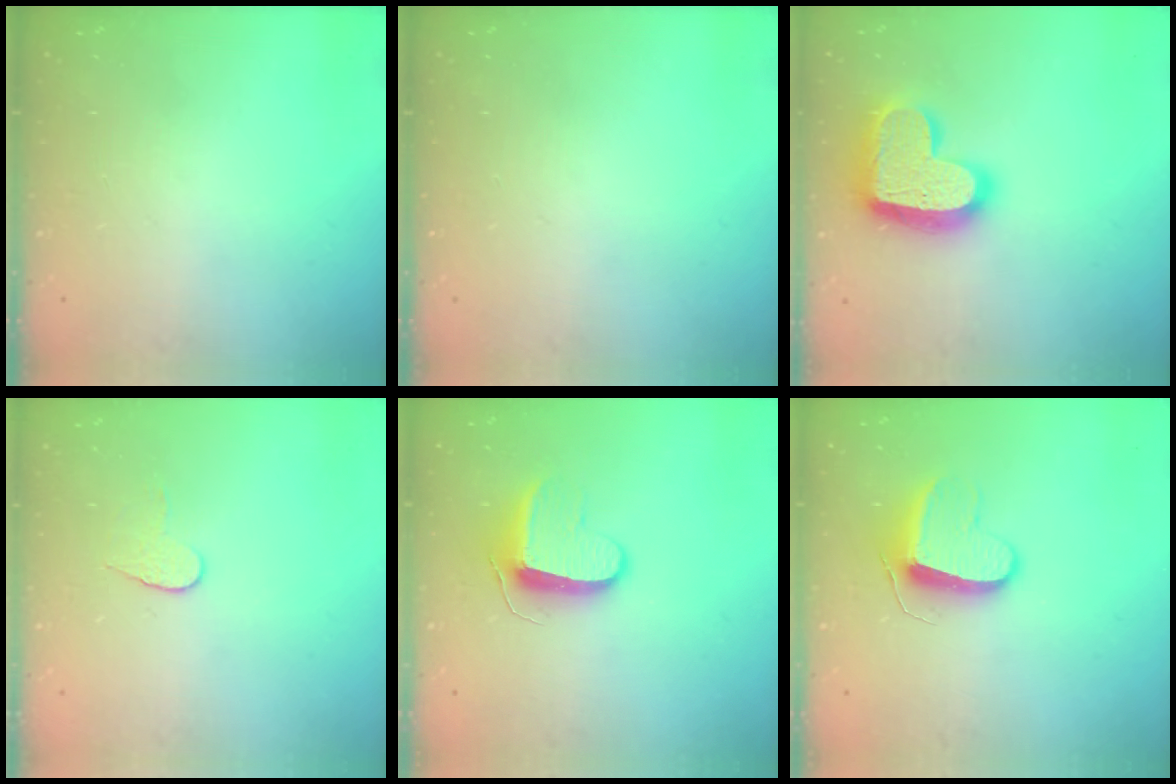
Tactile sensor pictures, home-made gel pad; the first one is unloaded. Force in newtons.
{"total": 0.0}
{"total": 19.5, "press": 19.5, "slide": 1.4}
{"total": 6.0, "press": 6.0, "slide": 0.5}
{"total": 9.3, "press": 9.3, "slide": 0.3}
{"total": 9.7, "press": 9.7, "slide": 0.4}